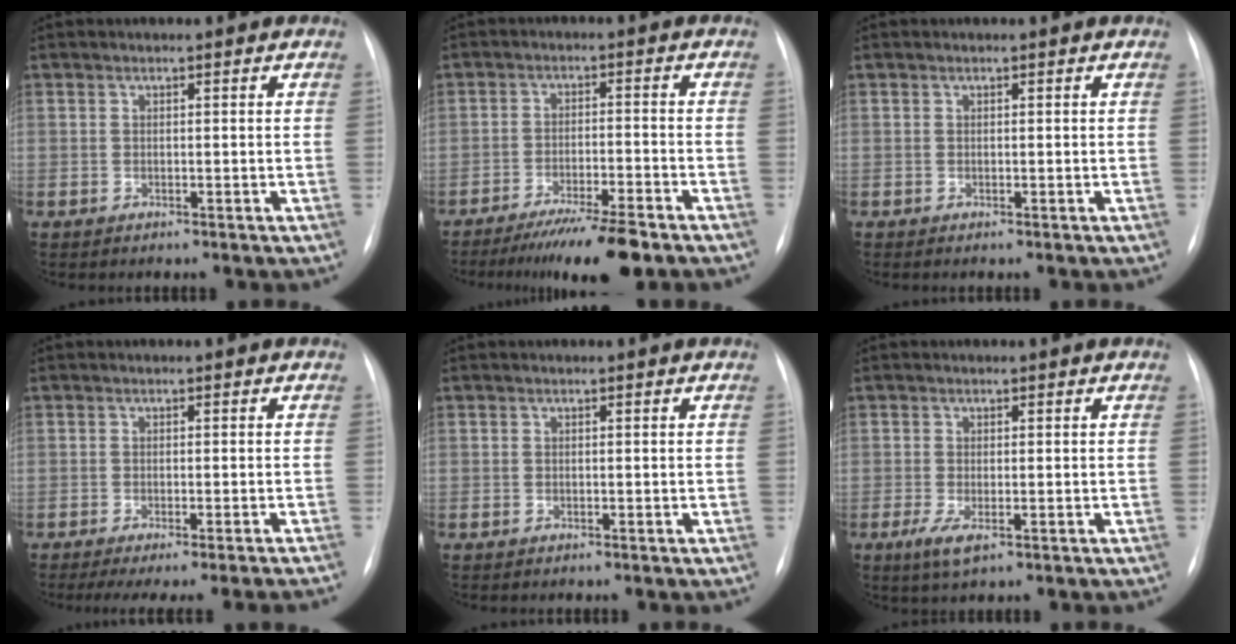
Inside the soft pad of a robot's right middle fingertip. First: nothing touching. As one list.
[{"total": 9.5, "force": [-7.5, 0.3, 5.9], "torque": [-0.089, -0.025, -0.121]}, {"total": 0.0}, {"total": 10.5, "force": [-9.5, -1.4, 4.4], "torque": [-0.034, -0.025, -0.120]}, {"total": 0.0}, {"total": 3.1, "force": [-1.4, 1.0, 2.7], "torque": [-0.056, -0.008, -0.019]}]